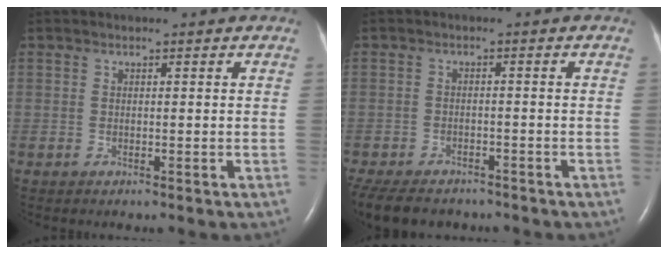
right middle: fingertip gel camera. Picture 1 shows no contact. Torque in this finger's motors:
{"motor_torque": [0.42, -0.40, 0.06, 0.02]}